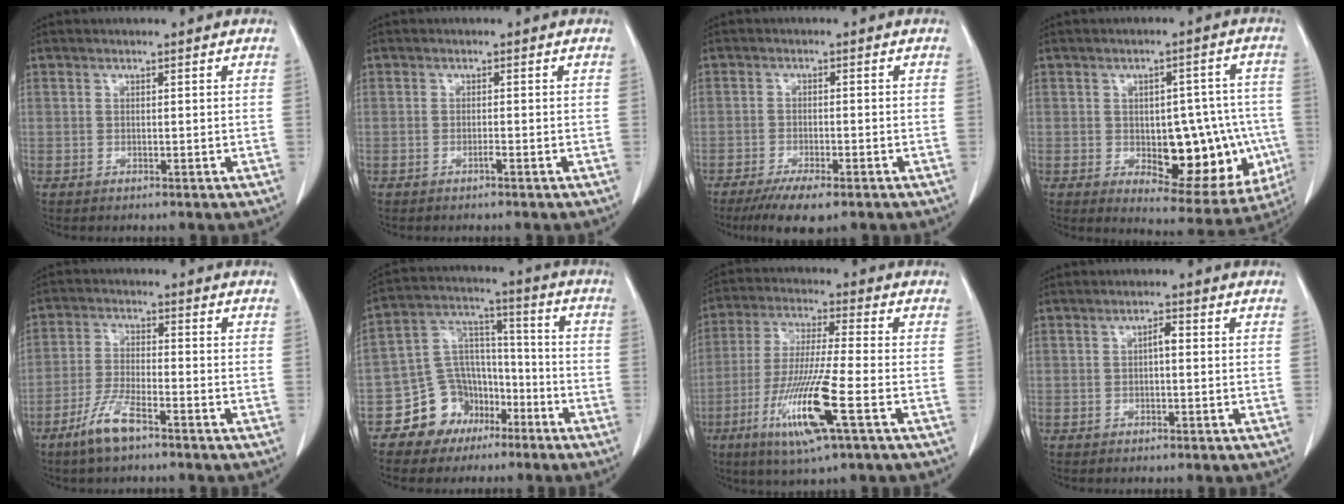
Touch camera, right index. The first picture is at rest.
{"total": 0.7, "force": [-0.4, 0.0, 0.6], "torque": [-0.012, 0.000, -0.007]}
{"total": 6.4, "force": [-4.5, 1.3, 4.4], "torque": [-0.071, -0.014, -0.070]}
{"total": 15.8, "force": [-2.9, 7.1, 13.8], "torque": [-0.142, 0.022, -0.013]}
{"total": 6.5, "force": [-4.5, 1.1, 4.6], "torque": [-0.102, -0.008, -0.089]}
{"total": 11.0, "force": [-6.3, 8.5, 3.1], "torque": [-0.056, 0.055, -0.102]}
{"total": 13.6, "force": [-5.4, 0.1, 12.5], "torque": [-0.255, -0.027, -0.102]}
{"total": 1.6, "force": [0.0, 0.5, 1.6], "torque": [-0.026, 0.004, -0.001]}